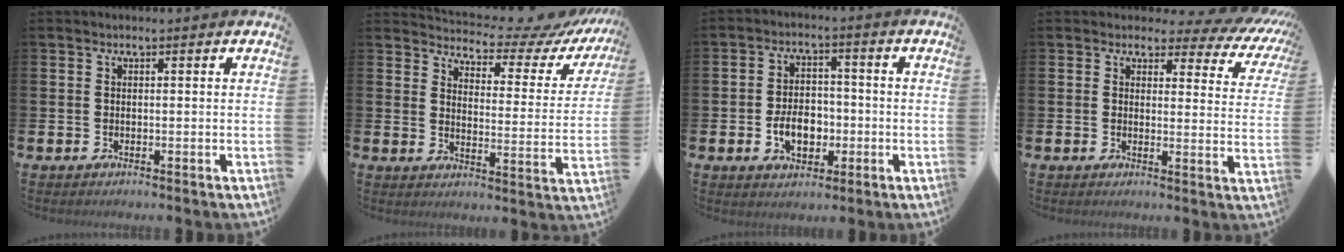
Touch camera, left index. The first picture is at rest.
{"total": 5.3, "force": [4.8, 1.7, 1.3], "torque": [-0.031, -0.049, 0.073]}
{"total": 5.3, "force": [-1.6, 3.8, 3.4], "torque": [-0.045, 0.002, -0.034]}
{"total": 2.8, "force": [2.0, 1.7, 1.0], "torque": [-0.013, -0.026, 0.023]}